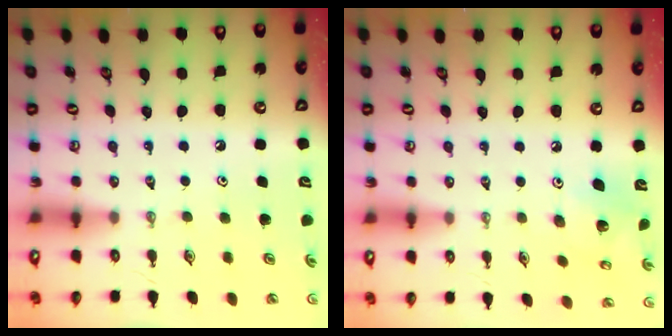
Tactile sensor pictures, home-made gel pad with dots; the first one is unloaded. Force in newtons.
{"total": 6.8, "press": 6.8, "slide": 0.1}